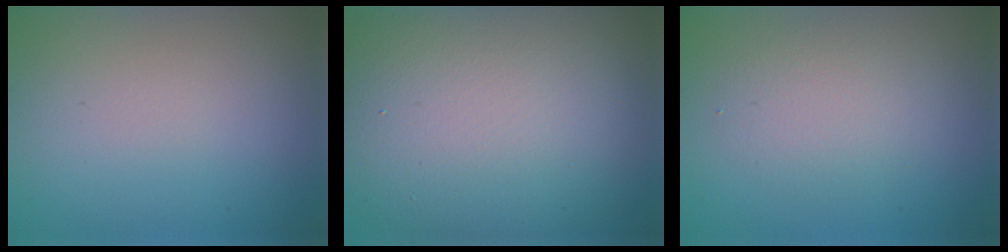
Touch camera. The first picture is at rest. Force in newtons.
{"total": 15.4, "press": 15.4, "slide": 0.5}
{"total": 2.8, "press": 2.8, "slide": 0.2}